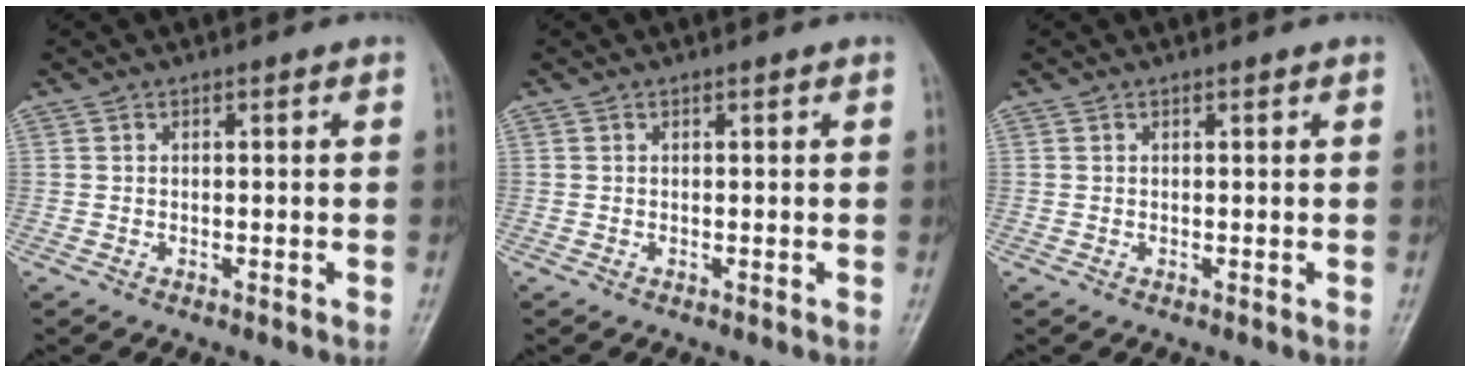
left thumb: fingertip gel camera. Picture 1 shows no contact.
{"total": 0.0}
{"total": 0.0}